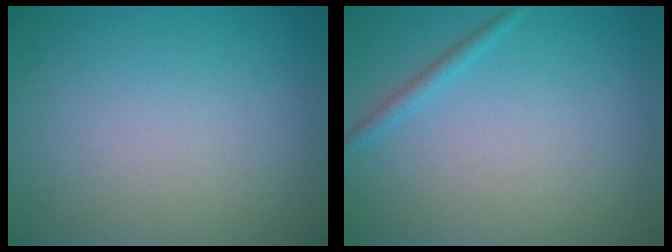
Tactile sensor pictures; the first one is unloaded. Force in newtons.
{"total": 1.1, "press": 1.1, "slide": 0.1}